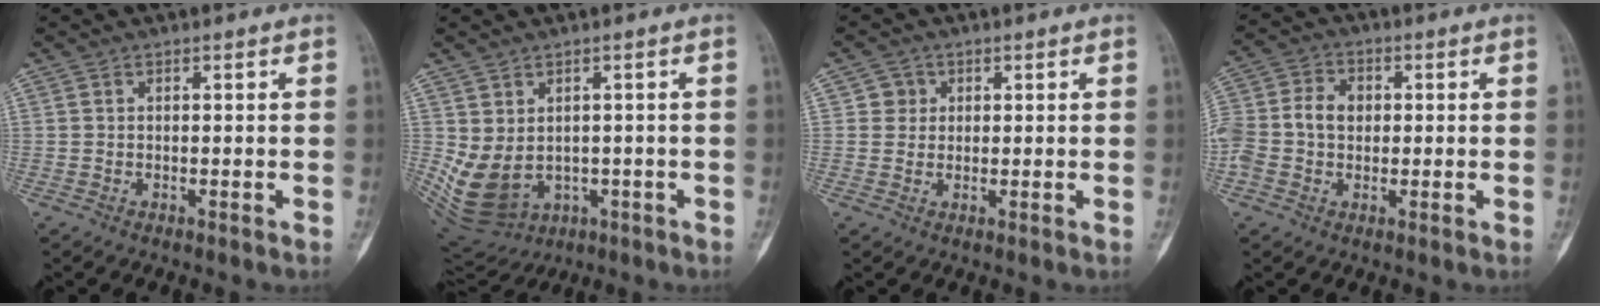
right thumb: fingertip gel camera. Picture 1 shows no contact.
{"total": 11.8, "force": [-1.7, 9.2, 7.2], "torque": [-0.140, 0.003, 0.005]}
{"total": 2.6, "force": [0.7, 2.5, 0.2], "torque": [0.015, 0.001, 0.007]}
{"total": 9.8, "force": [0.0, 7.6, 6.2], "torque": [-0.131, 0.027, -0.004]}